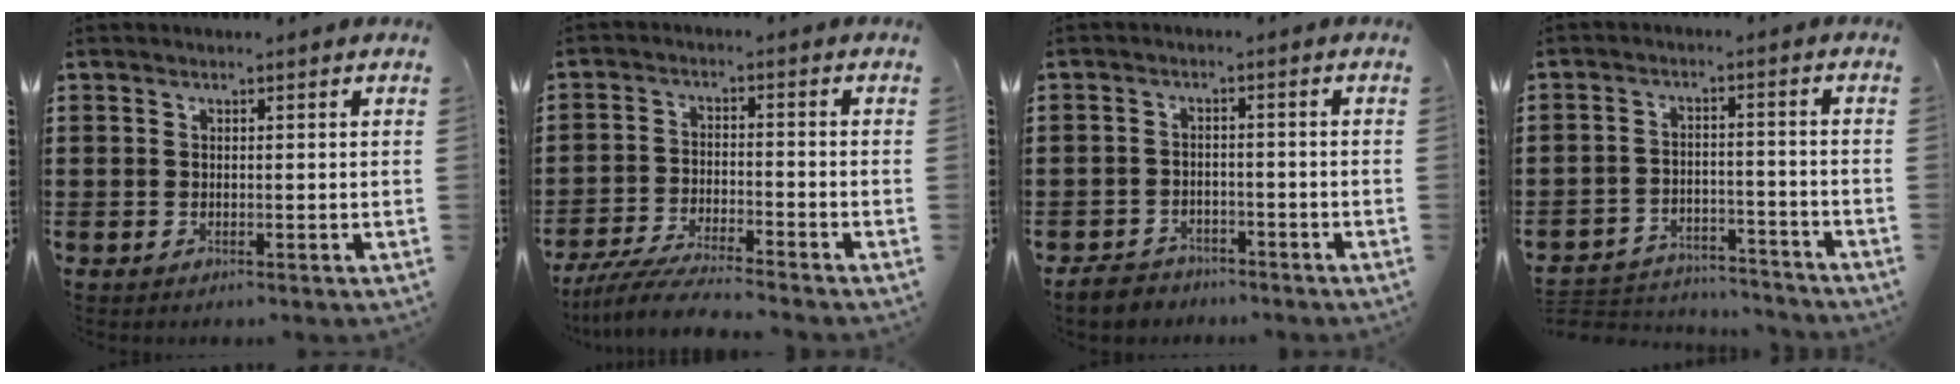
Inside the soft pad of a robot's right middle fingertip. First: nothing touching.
{"total": 5.9, "force": [-5.4, 0.2, 2.2], "torque": [-0.055, -0.014, -0.108]}
{"total": 3.4, "force": [-3.2, 1.1, 0.0], "torque": [-0.007, 0.005, -0.069]}
{"total": 4.3, "force": [-4.2, 1.0, -0.1], "torque": [-0.011, 0.004, -0.092]}